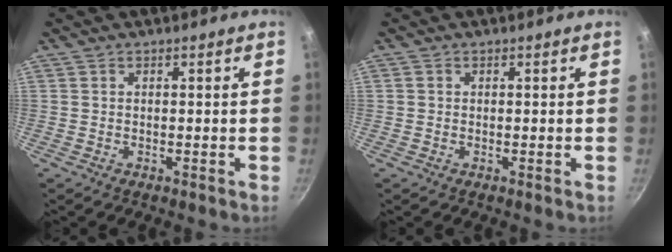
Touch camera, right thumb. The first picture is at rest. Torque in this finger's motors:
{"motor_torque": [-0.41, -0.32, -0.39, 0.29, -0.02]}